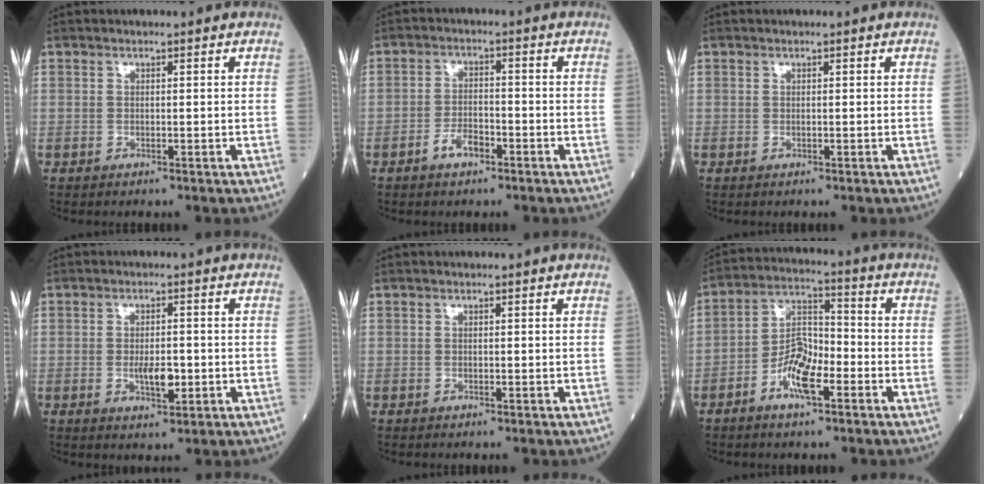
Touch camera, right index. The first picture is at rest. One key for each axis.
{"total": 3.5, "fx": -2.2, "fy": 1.5, "fz": 2.2, "tx": -0.043, "ty": 0.004, "tz": -0.041}
{"total": 0.0}
{"total": 3.9, "fx": -0.8, "fy": 1.4, "fz": 3.5, "tx": -0.058, "ty": 0.000, "tz": -0.010}
{"total": 0.0}
{"total": 8.1, "fx": -3.8, "fy": 2.8, "fz": 6.6, "tx": -0.127, "ty": 0.012, "tz": -0.074}